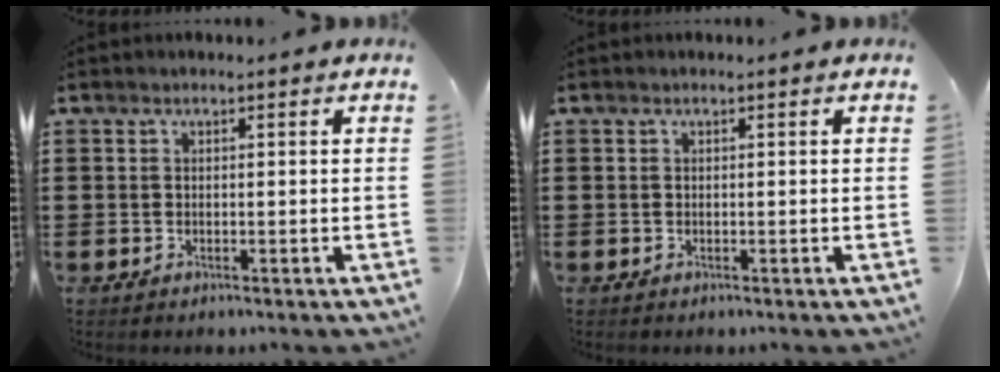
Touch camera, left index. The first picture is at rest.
{"total": 0.0}